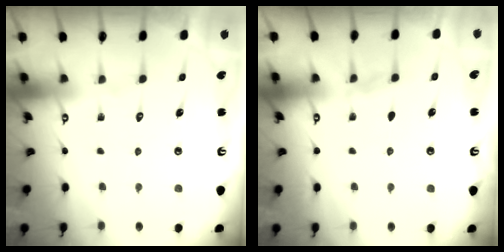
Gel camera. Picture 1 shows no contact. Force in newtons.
{"total": 1.0, "press": 1.0, "slide": 0.3}